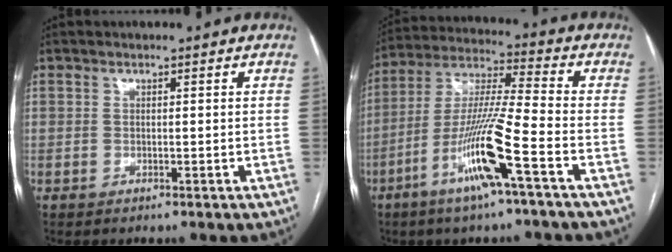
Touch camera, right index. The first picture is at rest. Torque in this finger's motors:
{"motor_torque": [1.66, -0.47, 1.00, 0.21]}